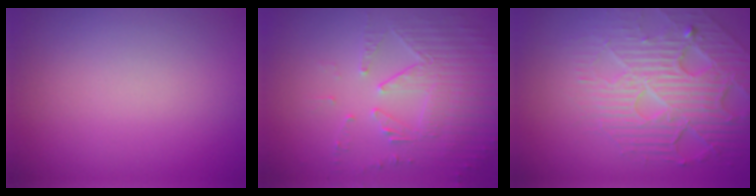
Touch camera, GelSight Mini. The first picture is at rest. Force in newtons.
{"total": 5.8, "press": 3.8, "slide": 4.3}
{"total": 7.4, "press": 5.3, "slide": 5.1}